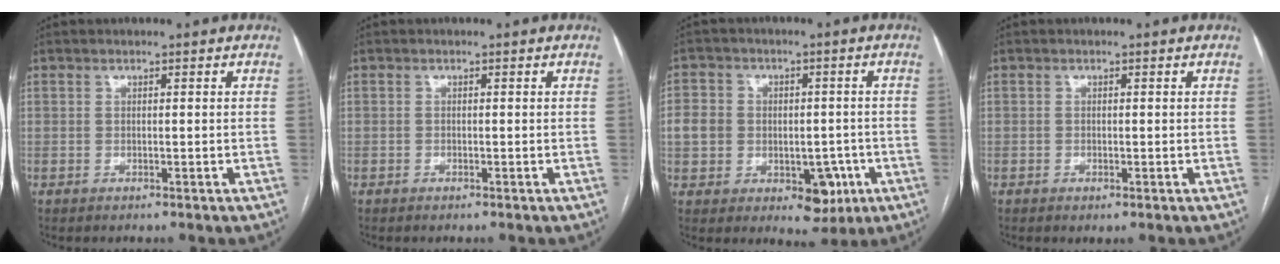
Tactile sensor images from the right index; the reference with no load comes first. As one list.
[{"total": 0.0}, {"total": 10.2, "force": [-2.2, 8.1, 5.8], "torque": [-0.070, 0.025, -0.021]}, {"total": 0.6, "force": [-0.2, 0.3, 0.4], "torque": [-0.007, -0.001, -0.002]}]